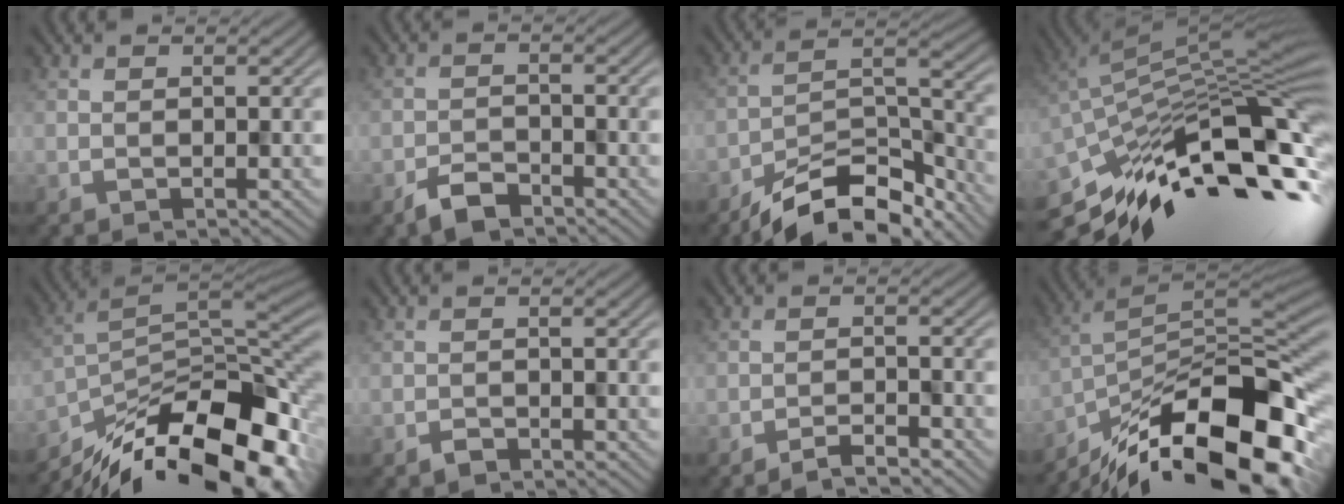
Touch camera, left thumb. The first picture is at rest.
{"total": 3.4, "force": [-2.6, 1.5, 1.6], "torque": [-0.030, 0.000, -0.057]}
{"total": 12.9, "force": [-10.4, 3.7, 6.7], "torque": [-0.114, 0.000, -0.184]}
{"total": 15.5, "force": [-7.6, 4.7, 12.6], "torque": [-0.230, 0.006, -0.142]}
{"total": 17.5, "force": [-11.9, 6.7, 10.9], "torque": [-0.207, -0.032, -0.191]}
{"total": 1.1, "force": [-0.9, 0.5, 0.3], "torque": [-0.007, 0.000, -0.021]}
{"total": 2.9, "force": [-2.6, 0.3, 1.4], "torque": [-0.022, 0.007, -0.049]}
{"total": 18.1, "force": [-12.2, 6.2, 11.8], "torque": [-0.227, -0.022, -0.197]}